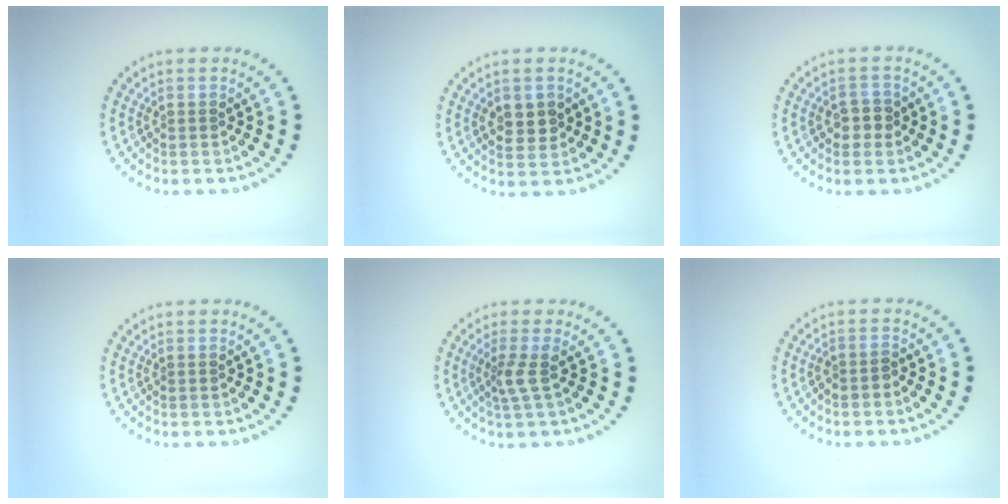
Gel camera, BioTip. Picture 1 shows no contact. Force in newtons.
{"total": 2.6, "press": 2.5, "slide": 0.6}
{"total": 2.1, "press": 1.9, "slide": 0.7}
{"total": 0.0}
{"total": 1.9, "press": 1.4, "slide": 1.3}
{"total": 1.1, "press": 1.0, "slide": 0.5}